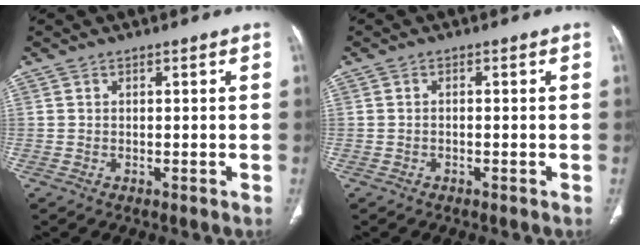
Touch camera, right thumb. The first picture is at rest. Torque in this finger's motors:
{"motor_torque": [-0.16, 0.27, -0.29, 0.16, 0.04]}